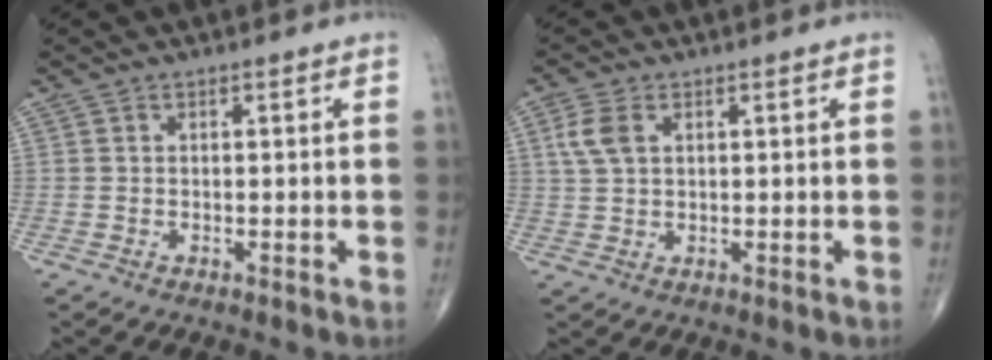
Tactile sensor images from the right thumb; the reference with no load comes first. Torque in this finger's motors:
{"motor_torque": [-0.15, 0.17, 0.06, -0.03, 0.02]}